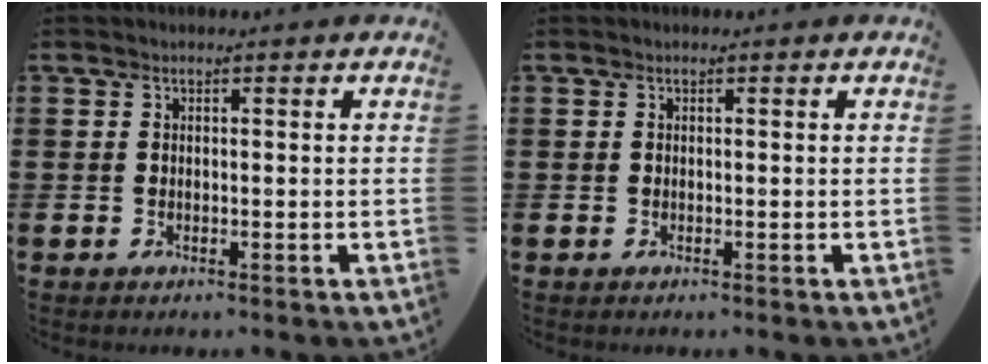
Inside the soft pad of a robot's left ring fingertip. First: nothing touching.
{"total": 0.0}